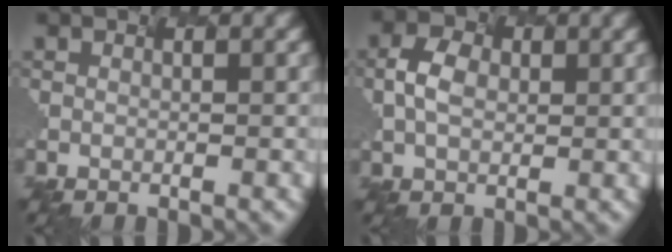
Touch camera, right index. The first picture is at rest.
{"total": 1.5, "force": [-0.8, 1.1, 0.7], "torque": [-0.046, -0.008, 0.014]}